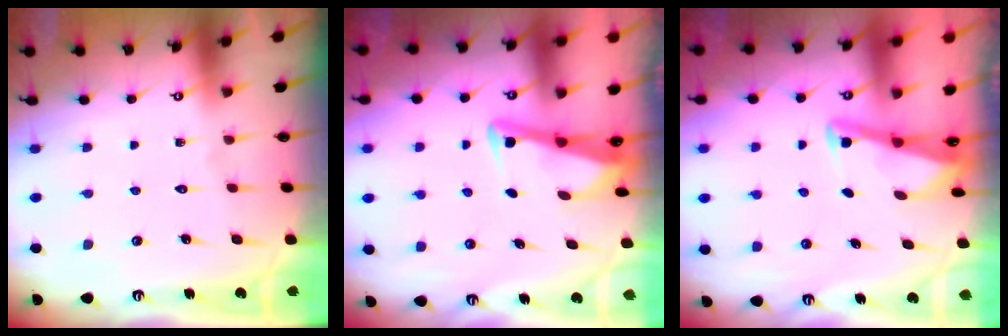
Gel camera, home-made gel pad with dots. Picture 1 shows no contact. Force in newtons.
{"total": 3.5, "press": 3.5, "slide": 0.4}
{"total": 2.9, "press": 2.9, "slide": 0.4}